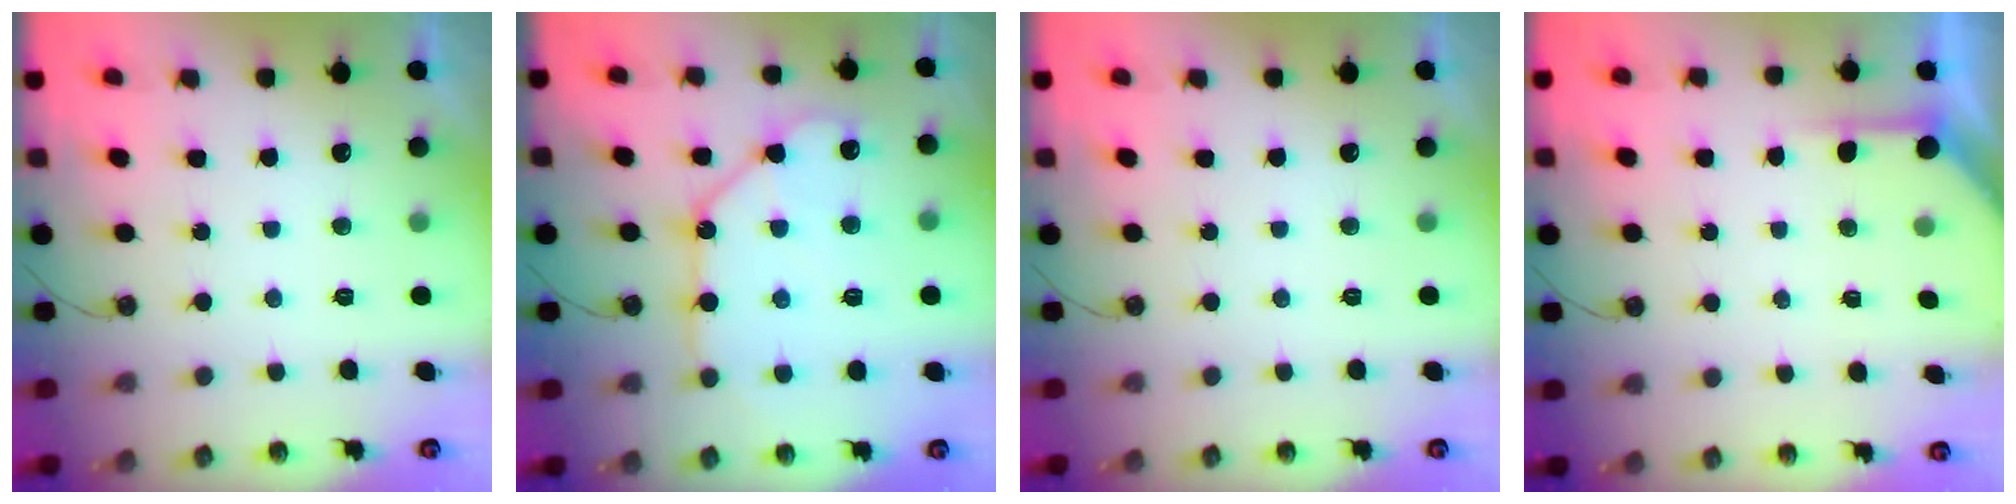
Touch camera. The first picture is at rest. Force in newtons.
{"total": 13.0, "press": 12.9, "slide": 1.6}
{"total": 0.0}
{"total": 2.8, "press": 2.7, "slide": 0.3}